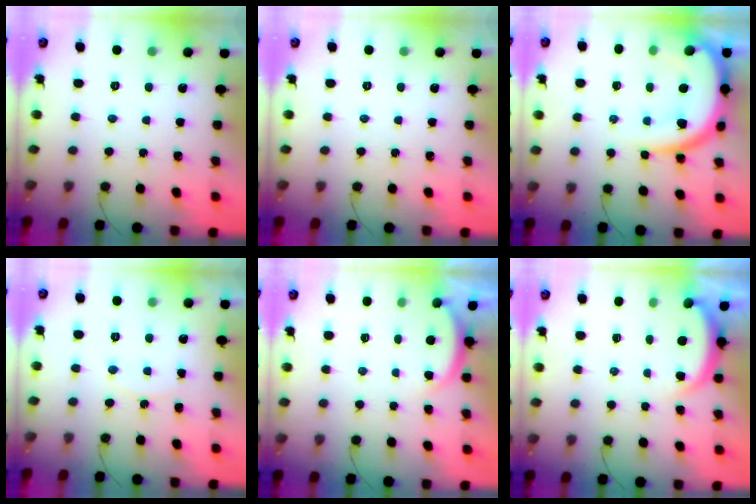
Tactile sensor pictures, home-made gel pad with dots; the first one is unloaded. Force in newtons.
{"total": 0.0}
{"total": 16.2, "press": 16.1, "slide": 1.6}
{"total": 5.3, "press": 5.2, "slide": 0.5}
{"total": 3.0, "press": 2.9, "slide": 0.6}
{"total": 3.6, "press": 3.5, "slide": 0.7}